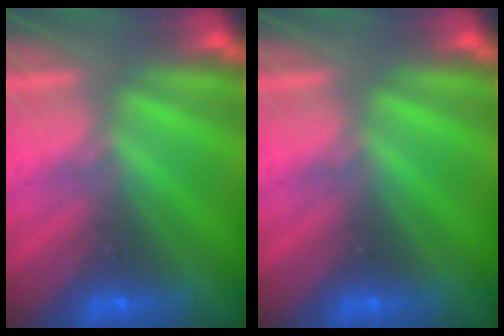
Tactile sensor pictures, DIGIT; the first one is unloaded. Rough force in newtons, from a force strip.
{"total": 0.0}